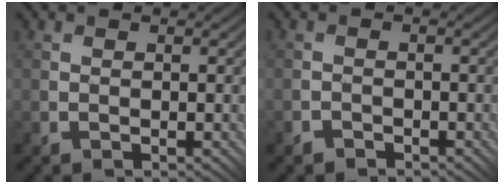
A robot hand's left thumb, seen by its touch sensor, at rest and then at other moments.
{"total": 1.2, "force": [-1.1, 0.3, -0.1], "torque": [0.004, 0.005, -0.025]}